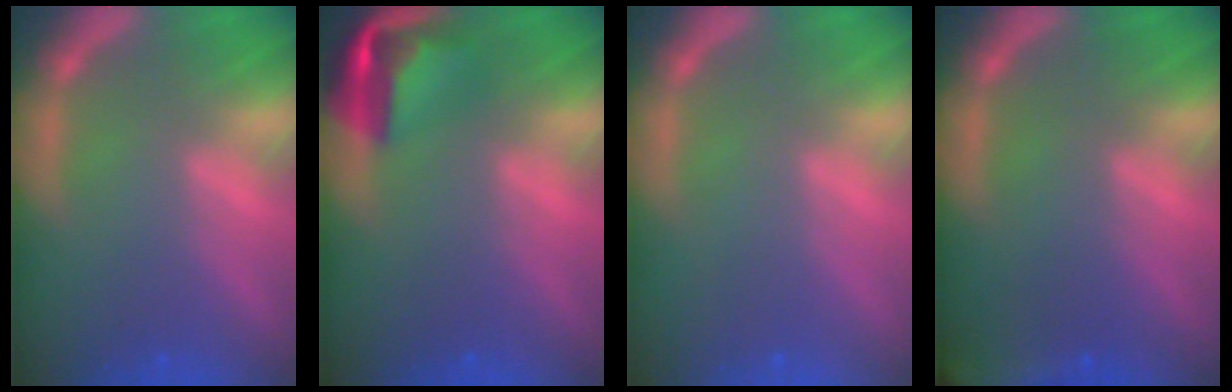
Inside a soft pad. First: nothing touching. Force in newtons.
{"total": 5.5}
{"total": 0.0}
{"total": 7.5}